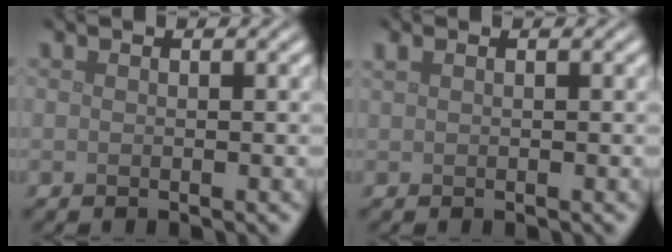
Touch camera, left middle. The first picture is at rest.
{"total": 0.7, "force": [0.5, 0.2, 0.4], "torque": [-0.009, 0.006, 0.010]}